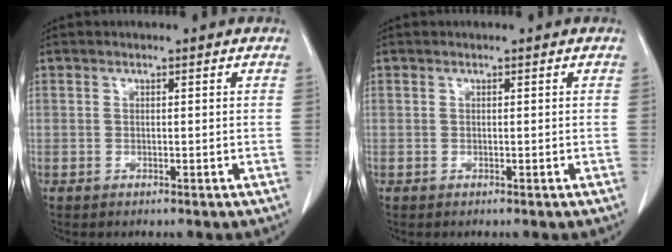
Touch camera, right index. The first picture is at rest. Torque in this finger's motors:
{"motor_torque": [0.00, 0.00, 0.00, 0.00]}